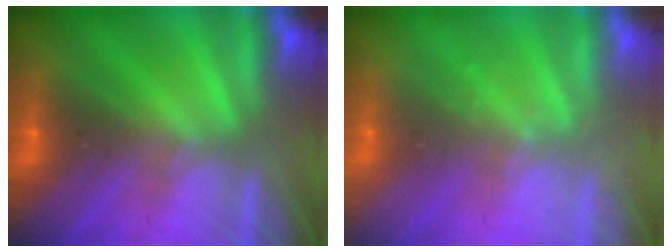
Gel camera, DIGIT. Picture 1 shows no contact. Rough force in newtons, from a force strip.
{"total": 2.1}